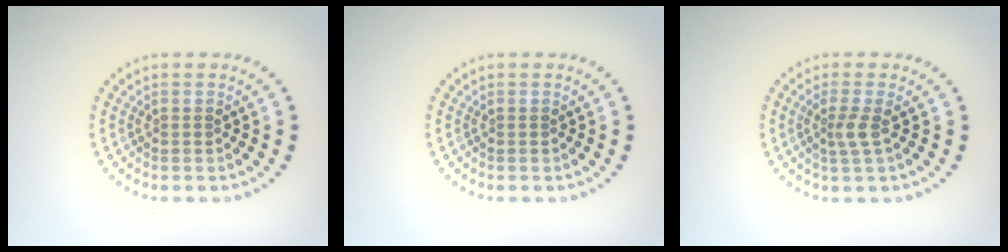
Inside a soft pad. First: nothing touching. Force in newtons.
{"total": 0.0}
{"total": 1.9, "press": 1.4, "slide": 1.3}